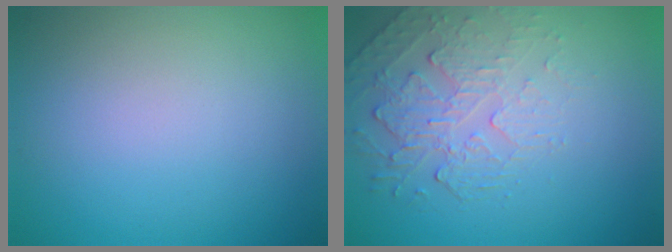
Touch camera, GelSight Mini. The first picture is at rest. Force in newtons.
{"total": 2.4, "press": 1.7, "slide": 1.7}